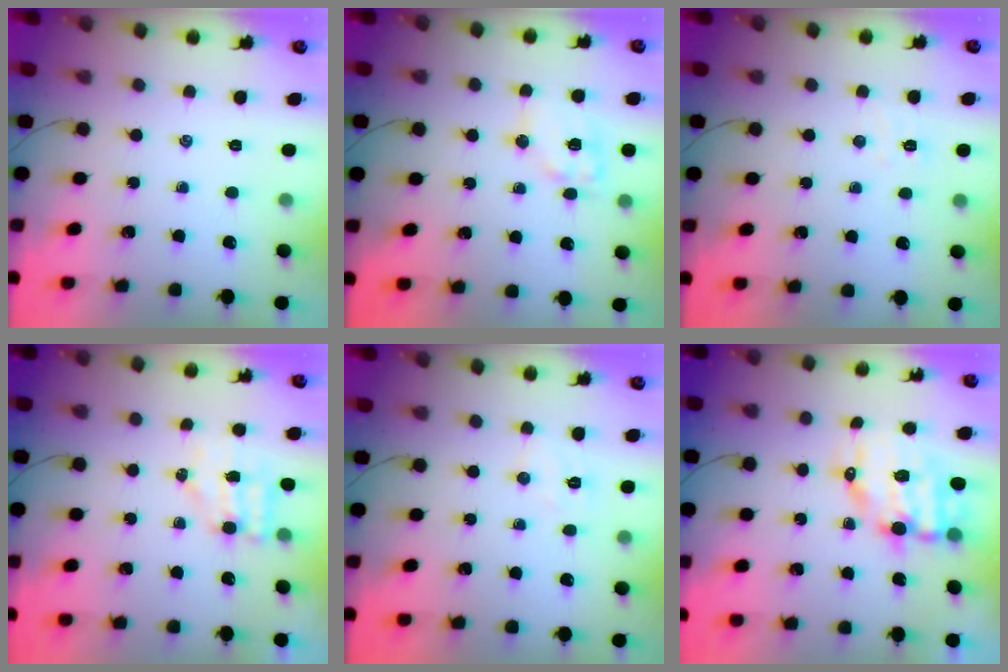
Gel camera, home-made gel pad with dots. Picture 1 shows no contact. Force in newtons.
{"total": 10.1, "press": 10.0, "slide": 1.5}
{"total": 3.5, "press": 3.4, "slide": 0.9}
{"total": 5.3, "press": 5.2, "slide": 0.7}
{"total": 5.6, "press": 5.5, "slide": 1.0}
{"total": 10.5, "press": 10.2, "slide": 2.4}